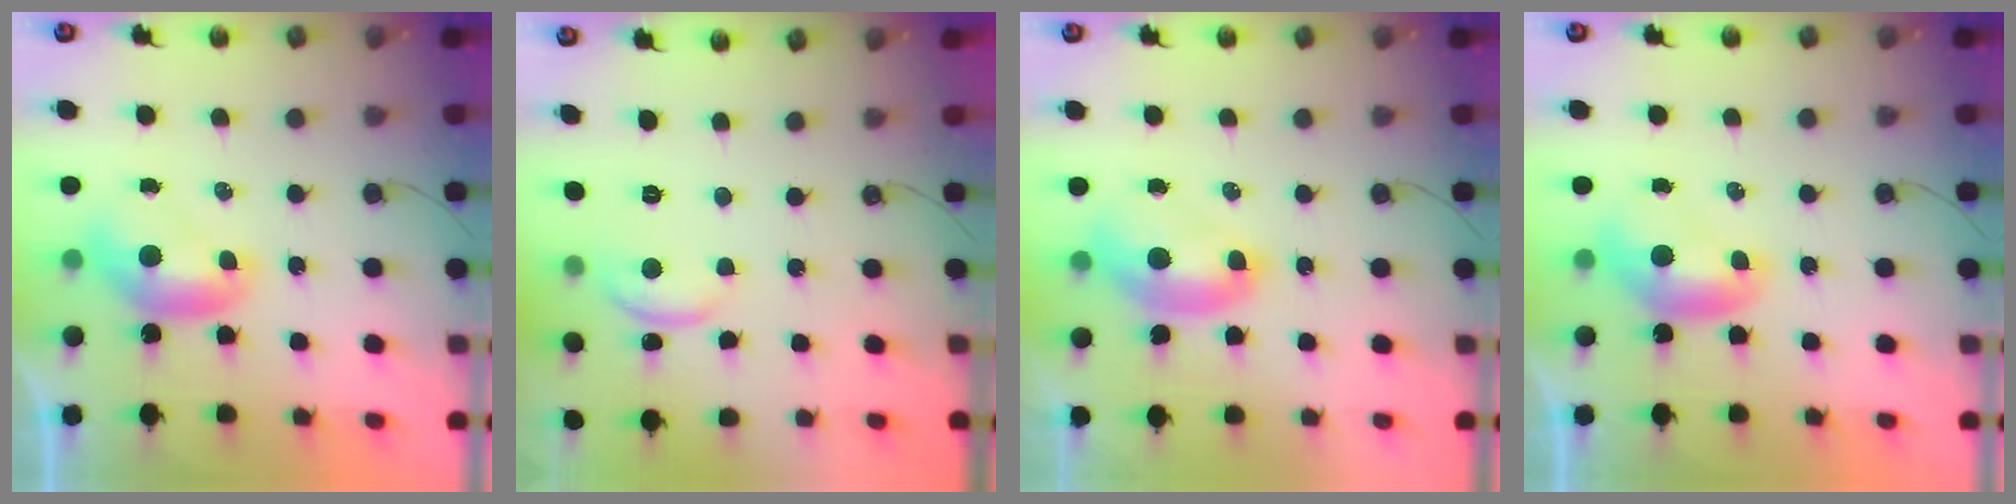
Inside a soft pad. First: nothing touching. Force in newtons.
{"total": 2.4, "press": 2.4, "slide": 0.4}
{"total": 2.6, "press": 2.6, "slide": 0.6}
{"total": 0.0}